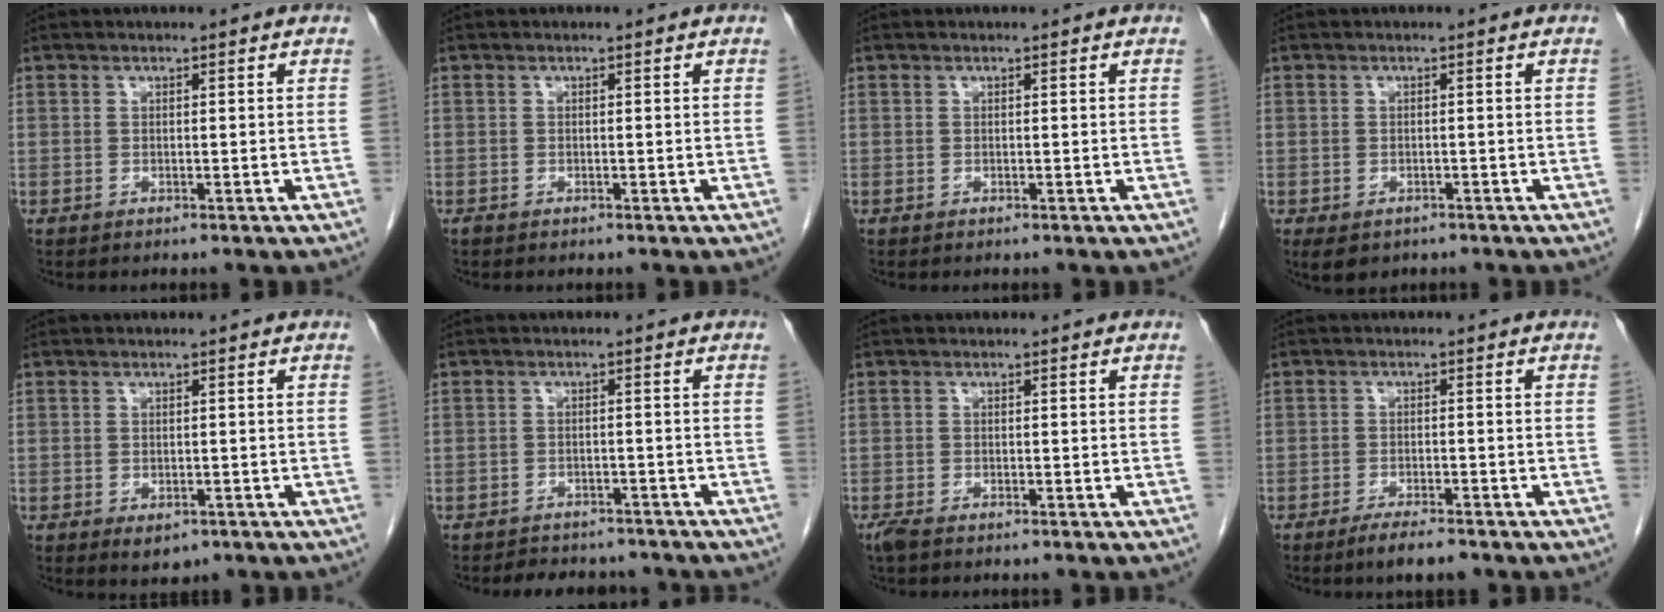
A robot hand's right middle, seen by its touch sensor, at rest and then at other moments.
{"total": 0.0}
{"total": 0.0}
{"total": 4.5, "force": [-3.1, 2.7, 1.8], "torque": [-0.026, -0.004, -0.040]}
{"total": 2.4, "force": [-1.1, 1.5, 1.5], "torque": [-0.017, -0.002, -0.003]}
{"total": 7.0, "force": [-6.4, 2.4, 1.4], "torque": [-0.020, 0.001, -0.078]}
{"total": 1.9, "force": [-1.4, 0.6, 1.2], "torque": [-0.031, -0.007, -0.026]}
{"total": 3.9, "force": [-3.0, 0.5, 2.4], "torque": [-0.047, -0.006, -0.049]}